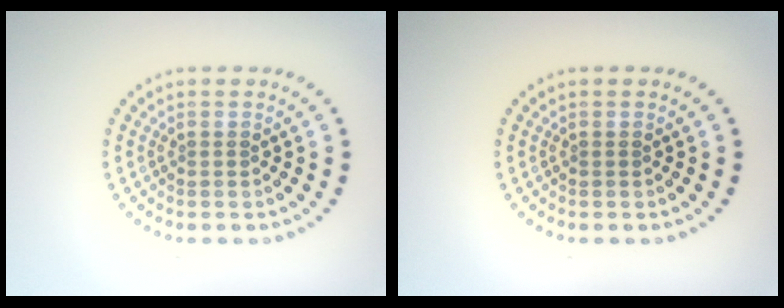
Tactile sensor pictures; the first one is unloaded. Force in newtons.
{"total": 0.0}